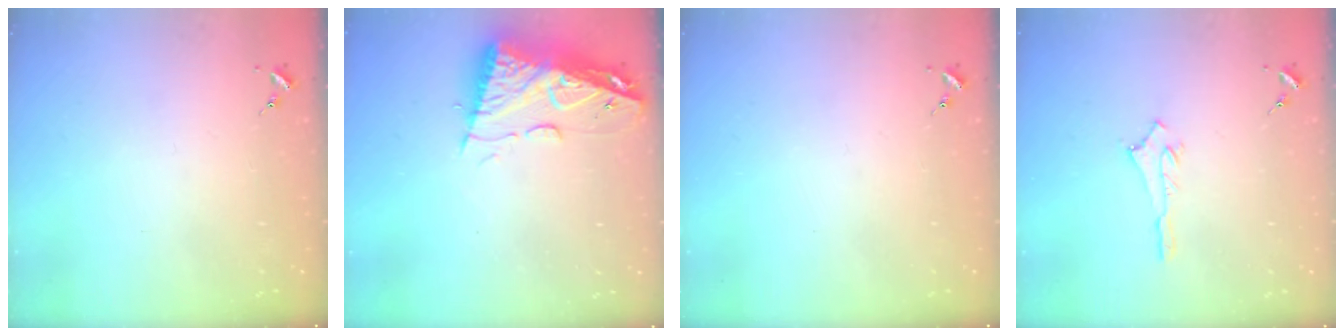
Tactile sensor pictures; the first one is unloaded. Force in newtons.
{"total": 11.5, "press": 11.5, "slide": 1.1}
{"total": 0.0}
{"total": 2.6, "press": 2.6, "slide": 0.3}